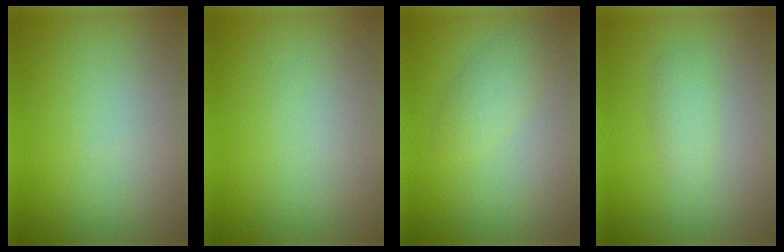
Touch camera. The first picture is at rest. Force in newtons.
{"total": 0.0}
{"total": 2.2, "press": 2.2, "slide": 0.1}
{"total": 1.4, "press": 1.4, "slide": 0.0}